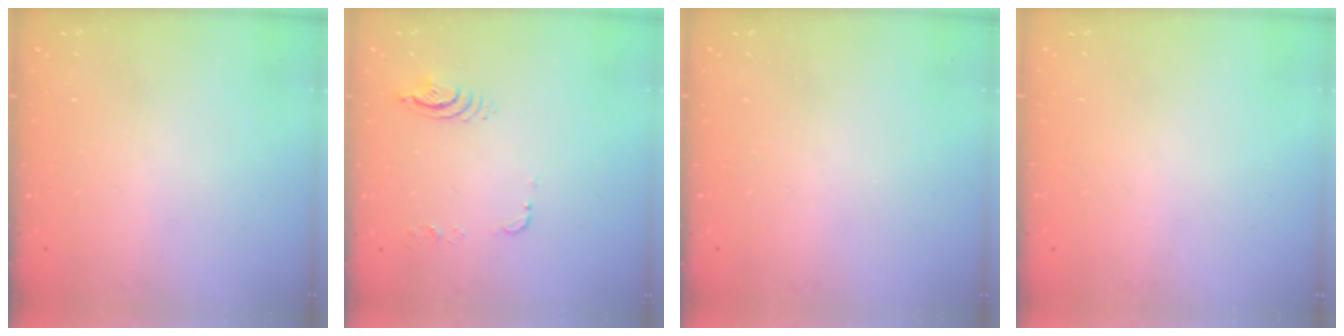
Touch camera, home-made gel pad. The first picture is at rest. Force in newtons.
{"total": 8.3, "press": 8.3, "slide": 0.8}
{"total": 0.0}
{"total": 0.0}